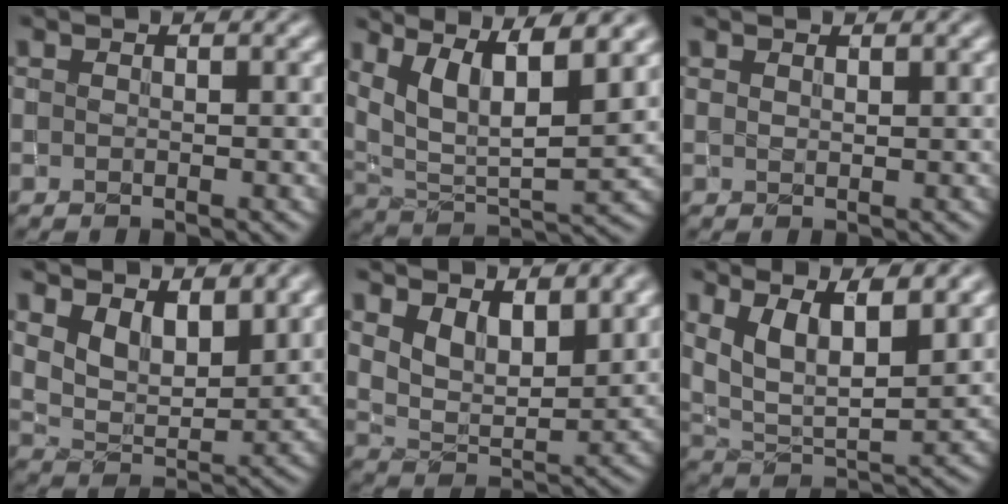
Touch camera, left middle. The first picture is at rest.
{"total": 10.3, "force": [5.8, 3.4, 7.7], "torque": [-0.155, 0.016, 0.090]}
{"total": 0.8, "force": [0.7, 0.2, 0.2], "torque": [-0.006, 0.000, 0.015]}
{"total": 4.6, "force": [3.0, 2.2, 2.6], "torque": [-0.058, -0.012, 0.052]}
{"total": 4.6, "force": [3.0, 2.0, 2.9], "torque": [-0.059, -0.011, 0.053]}
{"total": 7.4, "force": [3.9, 2.9, 5.6], "torque": [-0.101, 0.004, 0.063]}